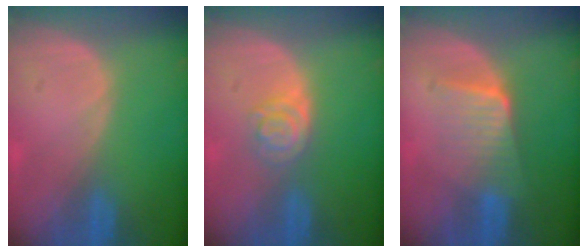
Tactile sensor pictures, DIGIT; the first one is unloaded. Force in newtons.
{"total": 4.0, "press": 3.6, "slide": 1.8}
{"total": 6.8, "press": 5.9, "slide": 3.3}